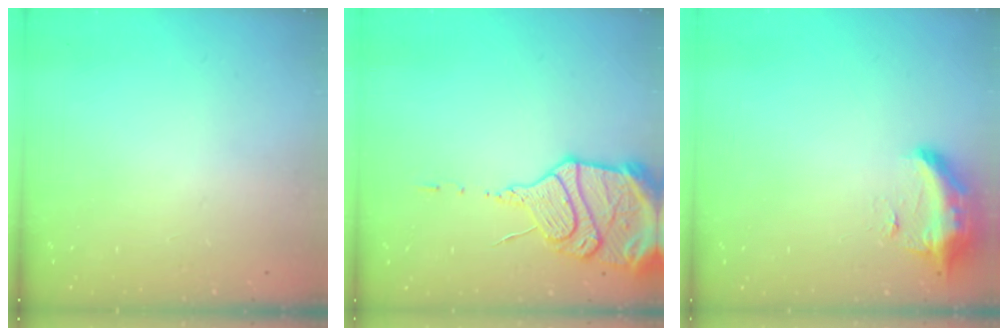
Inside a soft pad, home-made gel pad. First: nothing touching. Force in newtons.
{"total": 17.0, "press": 16.9, "slide": 1.6}
{"total": 15.9, "press": 11.4, "slide": 11.1}